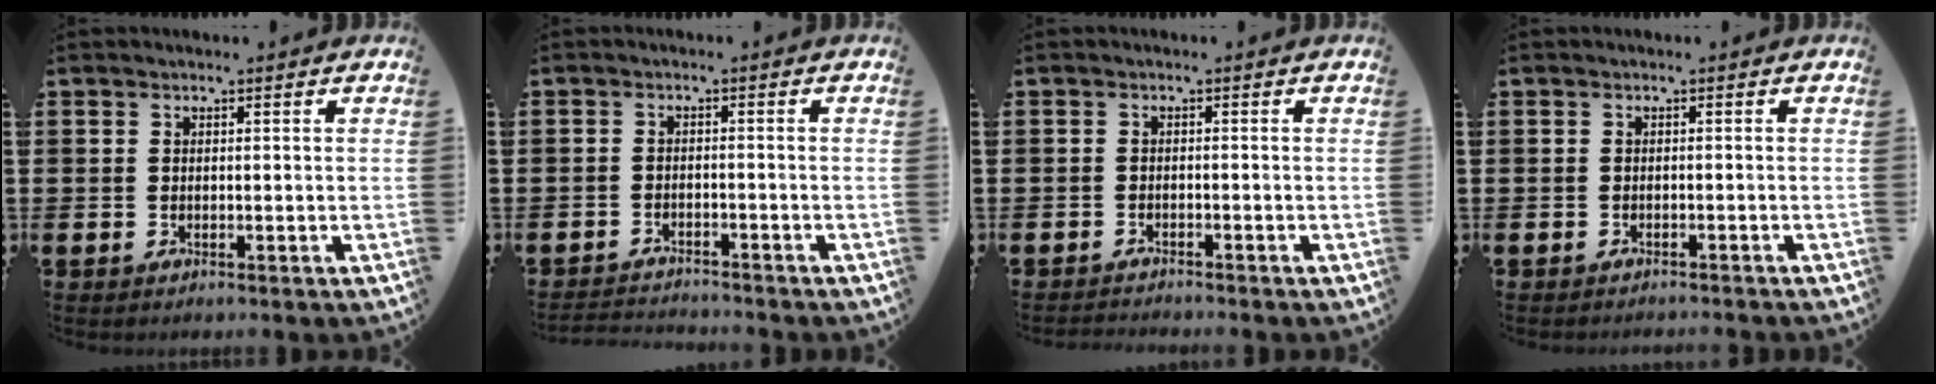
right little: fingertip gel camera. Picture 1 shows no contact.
{"total": 1.9, "force": [-1.9, -0.1, -0.1], "torque": [-0.002, 0.002, -0.041]}
{"total": 1.0, "force": [-1.0, -0.1, 0.0], "torque": [-0.001, 0.001, -0.020]}
{"total": 0.6, "force": [-0.6, -0.1, 0.0], "torque": [0.000, -0.001, -0.012]}